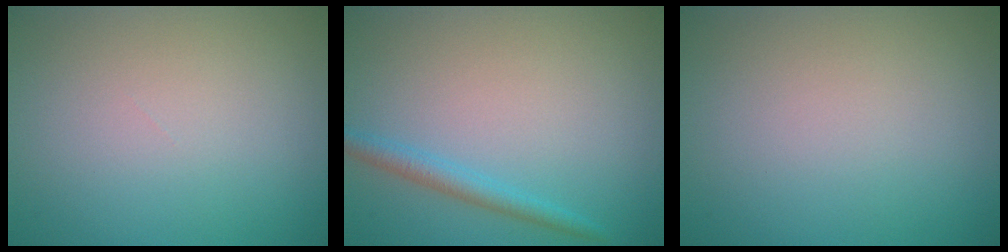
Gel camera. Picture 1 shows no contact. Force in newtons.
{"total": 2.0, "press": 2.0, "slide": 0.1}
{"total": 0.0}